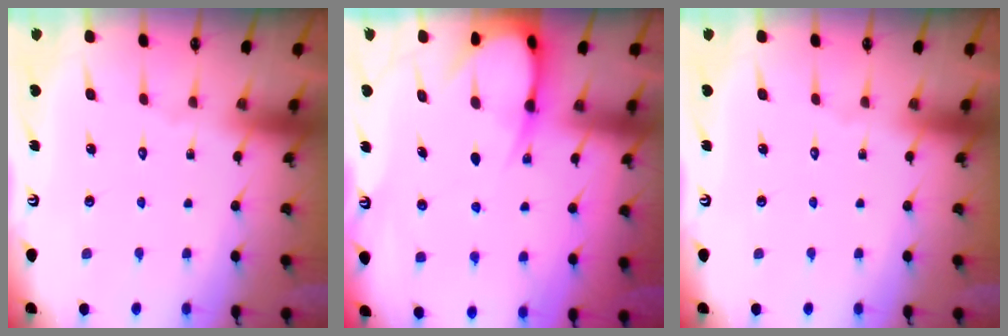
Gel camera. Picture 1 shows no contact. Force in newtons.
{"total": 8.2, "press": 8.2, "slide": 0.9}
{"total": 0.0}